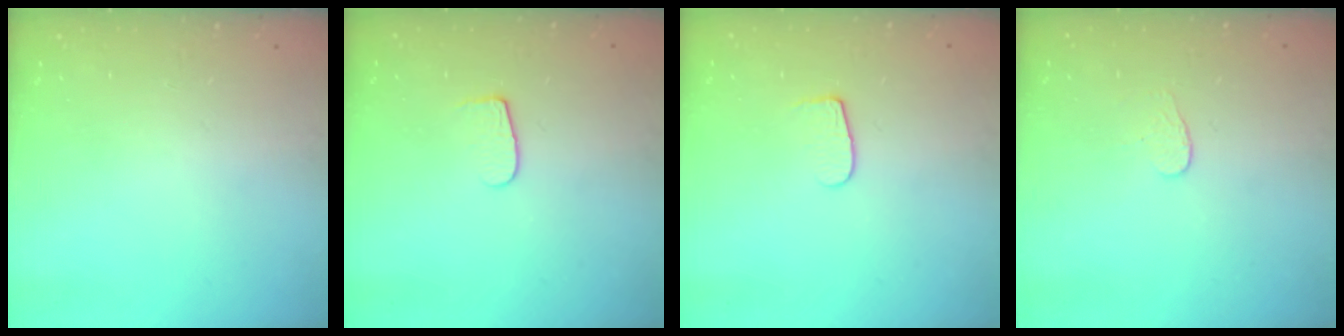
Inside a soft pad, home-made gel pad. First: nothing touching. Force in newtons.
{"total": 5.9, "press": 5.9, "slide": 0.6}
{"total": 5.9, "press": 5.9, "slide": 0.6}
{"total": 3.4, "press": 3.4, "slide": 0.3}